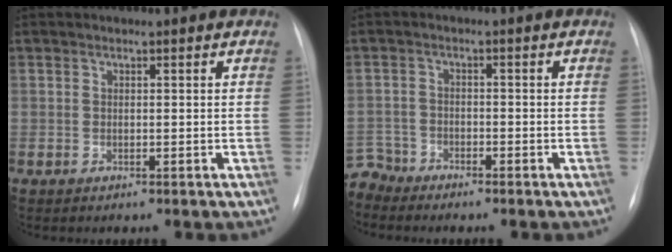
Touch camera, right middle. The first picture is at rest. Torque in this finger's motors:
{"motor_torque": [-0.11, -0.31, -0.07, -0.07]}